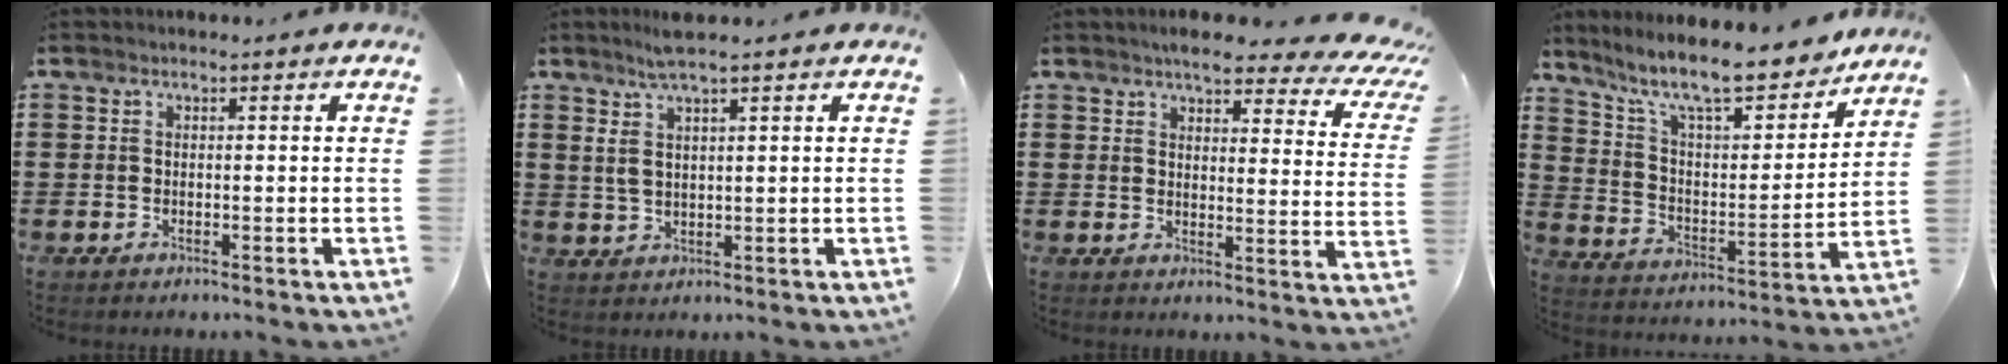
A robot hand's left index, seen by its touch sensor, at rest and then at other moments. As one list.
[{"total": 4.4, "force": [2.5, 0.7, 3.6], "torque": [-0.081, 0.001, 0.042]}, {"total": 5.7, "force": [4.6, 1.4, 3.1], "torque": [-0.062, -0.022, 0.075]}, {"total": 11.2, "force": [9.5, 1.7, 5.6], "torque": [-0.139, -0.058, 0.162]}]